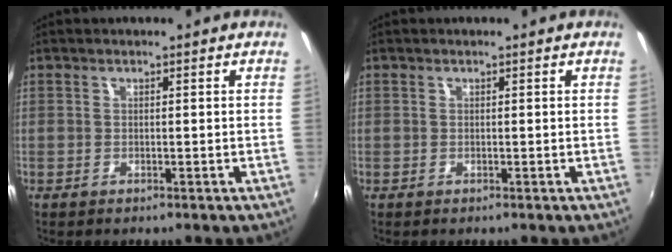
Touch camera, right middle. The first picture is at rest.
{"total": 0.0}